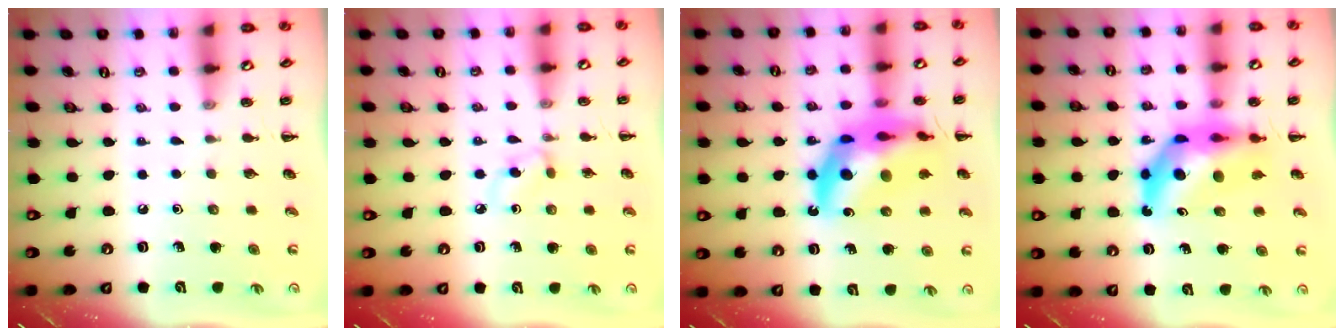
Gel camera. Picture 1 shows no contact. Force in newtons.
{"total": 3.5, "press": 3.4, "slide": 1.0}
{"total": 20.6, "press": 20.0, "slide": 5.0}
{"total": 12.1, "press": 11.5, "slide": 3.9}